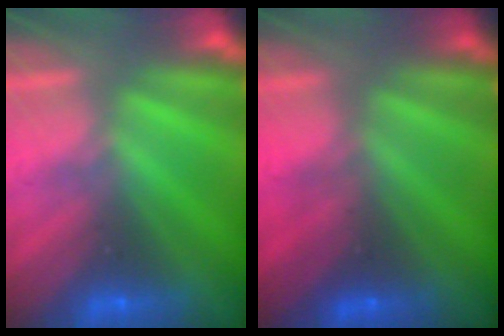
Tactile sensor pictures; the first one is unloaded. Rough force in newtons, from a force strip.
{"total": 2.2}